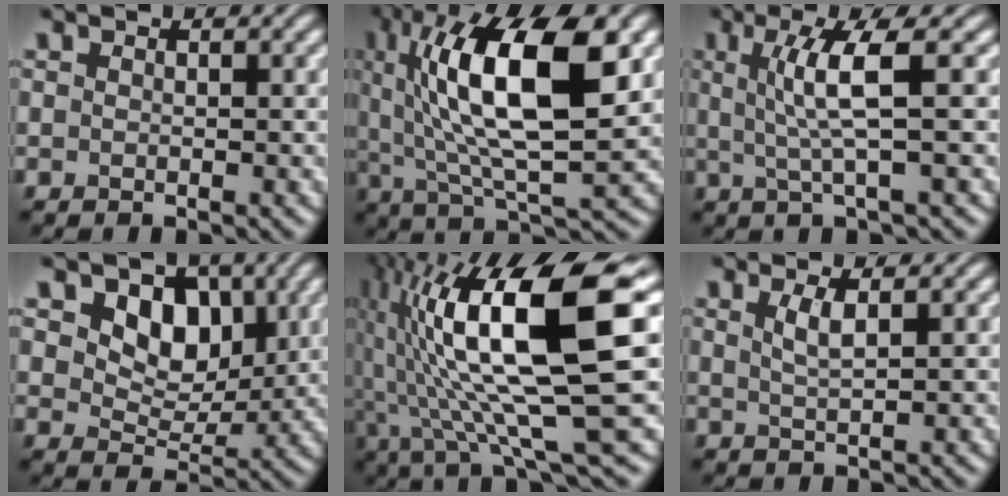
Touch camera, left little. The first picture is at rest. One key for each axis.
{"total": 13.5, "fx": 3.8, "fy": 4.3, "fz": 12.2, "tx": -0.203, "ty": 0.013, "tz": 0.061}
{"total": 4.7, "fx": 0.8, "fy": 0.7, "fz": 4.6, "tx": -0.088, "ty": 0.003, "tz": 0.019}
{"total": 5.7, "fx": 2.1, "fy": 4.0, "fz": 3.5, "tx": -0.060, "ty": -0.011, "tz": 0.025}
{"total": 16.3, "fx": 2.6, "fy": 4.0, "fz": 15.6, "tx": -0.278, "ty": 0.009, "tz": 0.049}
{"total": 1.9, "fx": 0.7, "fy": 0.5, "fz": 1.6, "tx": -0.032, "ty": -0.001, "tz": 0.013}